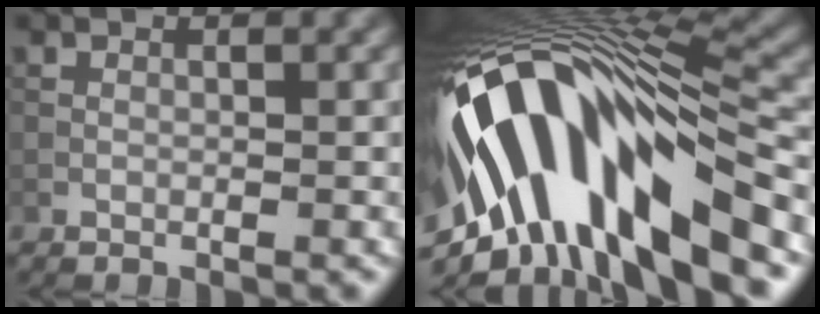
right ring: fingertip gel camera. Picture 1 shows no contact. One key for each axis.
{"total": 15.1, "fx": -4.6, "fy": 6.0, "fz": 13.1, "tx": -0.236, "ty": 0.021, "tz": -0.069}